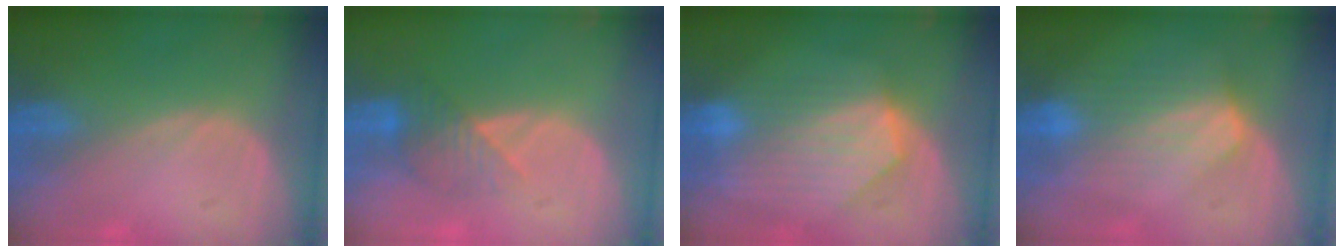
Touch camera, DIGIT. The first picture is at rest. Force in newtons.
{"total": 3.9, "press": 3.8, "slide": 0.8}
{"total": 8.6, "press": 7.8, "slide": 3.7}
{"total": 7.4, "press": 6.6, "slide": 3.2}